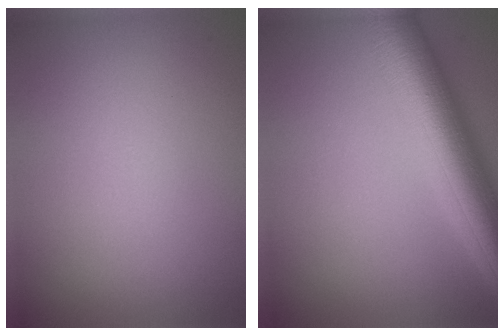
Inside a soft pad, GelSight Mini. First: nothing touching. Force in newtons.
{"total": 9.7, "press": 9.7, "slide": 0.3}